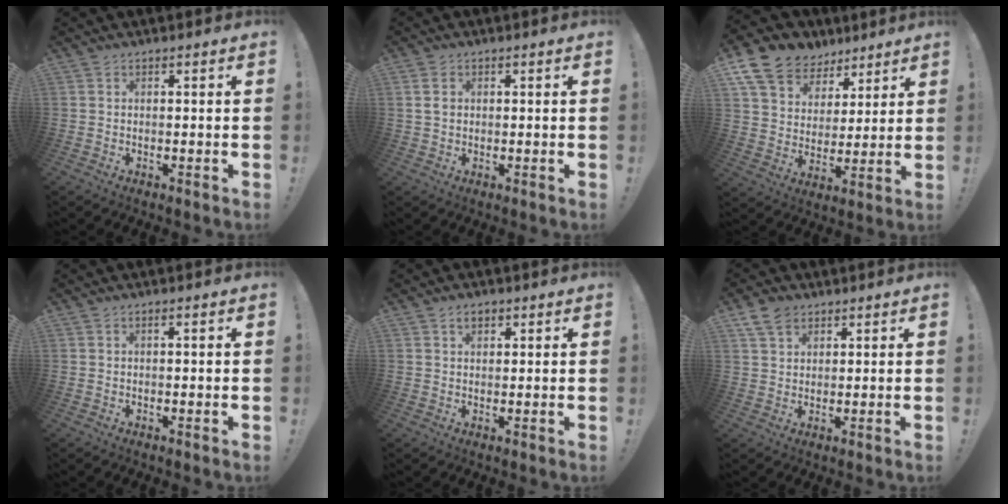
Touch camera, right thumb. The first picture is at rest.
{"total": 3.4, "force": [0.9, 2.5, 2.0], "torque": [-0.039, 0.006, 0.019]}
{"total": 12.6, "force": [8.6, 8.5, 3.5], "torque": [-0.067, -0.060, 0.167]}
{"total": 0.8, "force": [-0.1, -0.2, 0.8], "torque": [-0.015, 0.002, -0.004]}
{"total": 2.8, "force": [1.4, 1.8, 1.7], "torque": [-0.028, 0.005, 0.025]}
{"total": 6.4, "force": [3.8, 4.3, 2.8], "torque": [-0.054, -0.006, 0.076]}